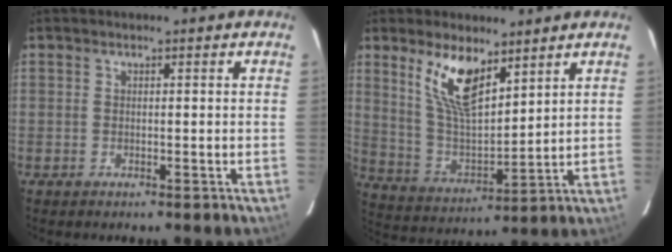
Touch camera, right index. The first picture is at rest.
{"total": 12.2, "force": [7.2, 4.7, 8.6], "torque": [-0.165, -0.001, 0.151]}